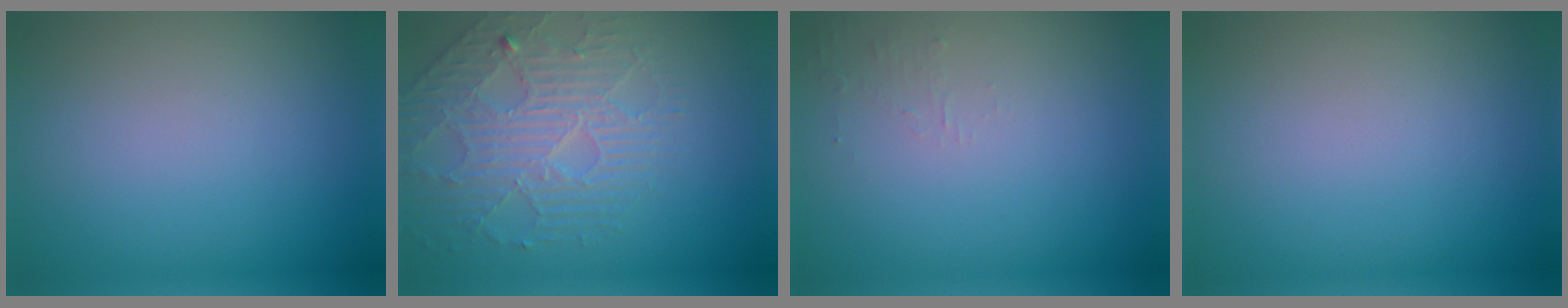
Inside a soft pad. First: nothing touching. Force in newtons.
{"total": 4.2, "press": 3.9, "slide": 1.5}
{"total": 0.9, "press": 0.9, "slide": 0.1}
{"total": 0.0}